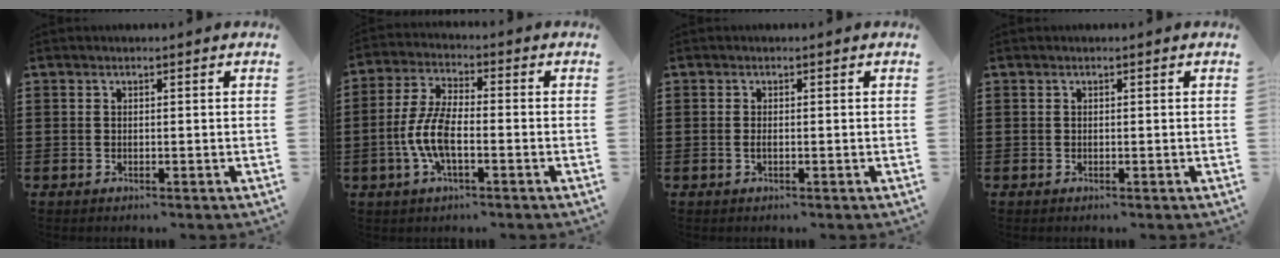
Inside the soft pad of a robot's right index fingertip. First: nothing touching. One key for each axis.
{"total": 7.4, "fx": -1.9, "fy": 2.9, "fz": 6.5, "tx": -0.154, "ty": -0.007, "tz": -0.043}
{"total": 0.6, "fx": -0.1, "fy": 0.1, "fz": 0.6, "tx": -0.011, "ty": -0.004, "tz": -0.002}
{"total": 0.0}